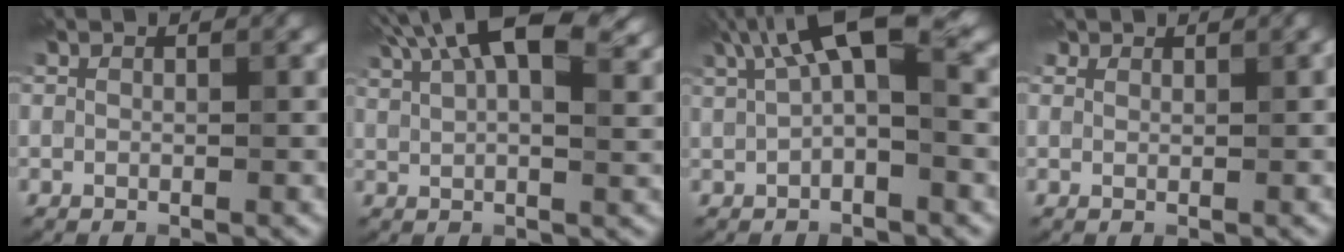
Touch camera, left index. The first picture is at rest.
{"total": 12.7, "force": [7.0, 5.6, 9.0], "torque": [-0.143, 0.033, 0.092]}
{"total": 6.0, "force": [2.1, 2.0, 5.2], "torque": [-0.085, 0.011, 0.026]}
{"total": 1.3, "force": [1.2, 0.5, 0.3], "torque": [-0.007, -0.001, 0.016]}